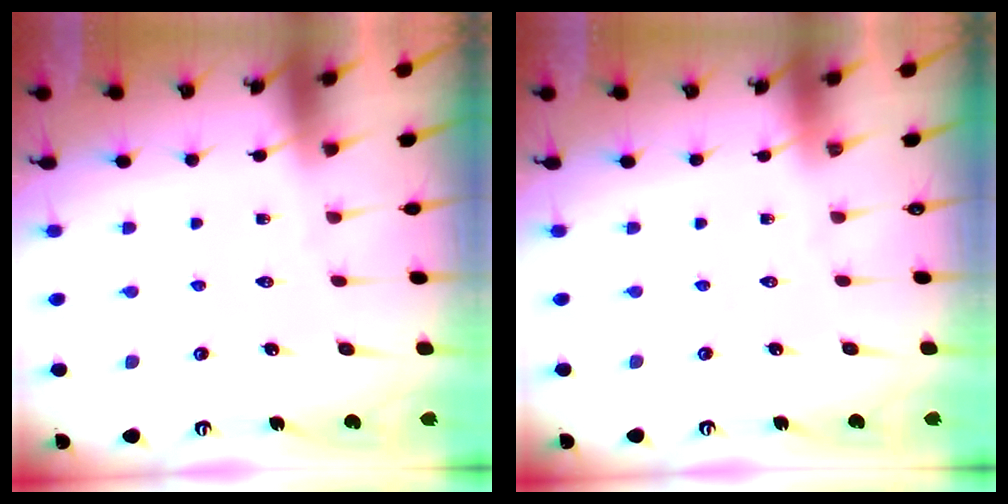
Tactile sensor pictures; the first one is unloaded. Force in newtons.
{"total": 0.0}